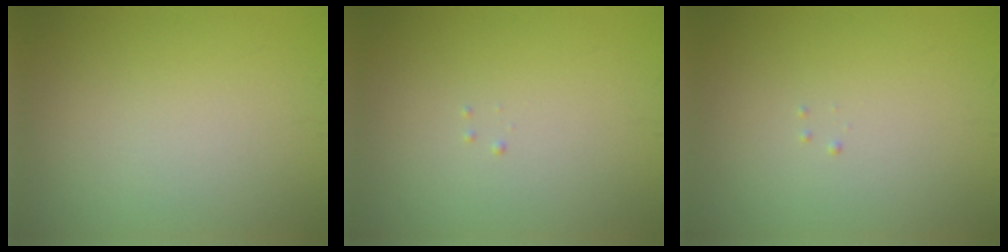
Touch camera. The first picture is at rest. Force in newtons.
{"total": 0.0}
{"total": 0.0}